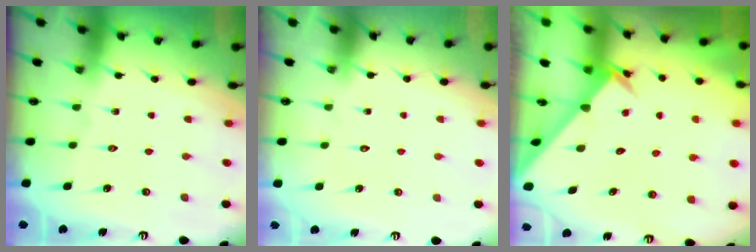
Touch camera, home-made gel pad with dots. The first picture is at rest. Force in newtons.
{"total": 1.7, "press": 1.6, "slide": 0.1}
{"total": 2.4, "press": 2.4, "slide": 0.2}